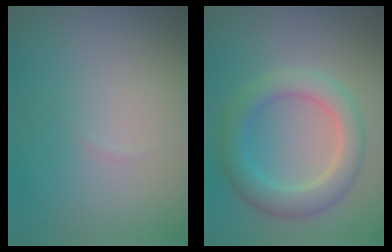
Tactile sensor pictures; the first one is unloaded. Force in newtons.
{"total": 4.3, "press": 4.3, "slide": 0.1}